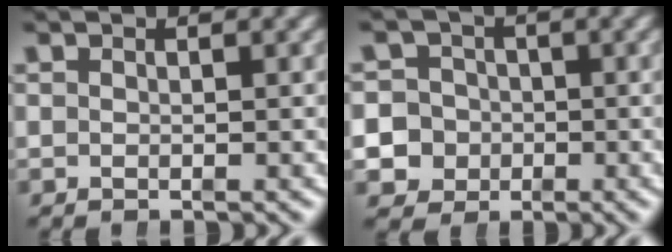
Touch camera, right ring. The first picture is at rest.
{"total": 9.7, "force": [-2.4, 9.1, 2.6], "torque": [-0.075, -0.044, -0.037]}